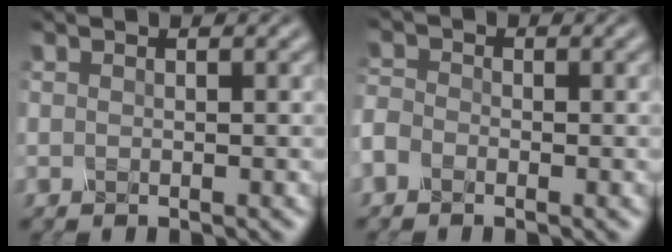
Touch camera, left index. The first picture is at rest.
{"total": 1.4, "force": [-1.3, 0.5, -0.1], "torque": [-0.019, 0.002, -0.019]}